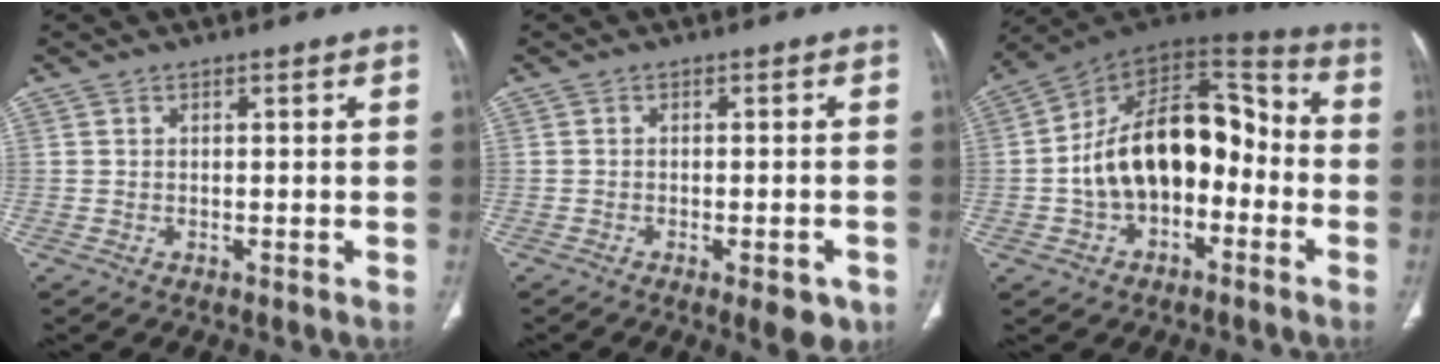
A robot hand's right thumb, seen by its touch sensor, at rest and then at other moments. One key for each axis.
{"total": 5.5, "fx": -2.8, "fy": 1.9, "fz": 4.4, "tx": -0.045, "ty": 0.004, "tz": -0.030}
{"total": 20.0, "fx": -3.0, "fy": 12.6, "fz": 15.2, "tx": -0.212, "ty": 0.063, "tz": -0.054}